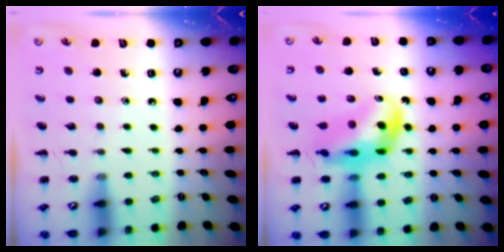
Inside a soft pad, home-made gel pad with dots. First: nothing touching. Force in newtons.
{"total": 12.4, "press": 11.9, "slide": 3.4}